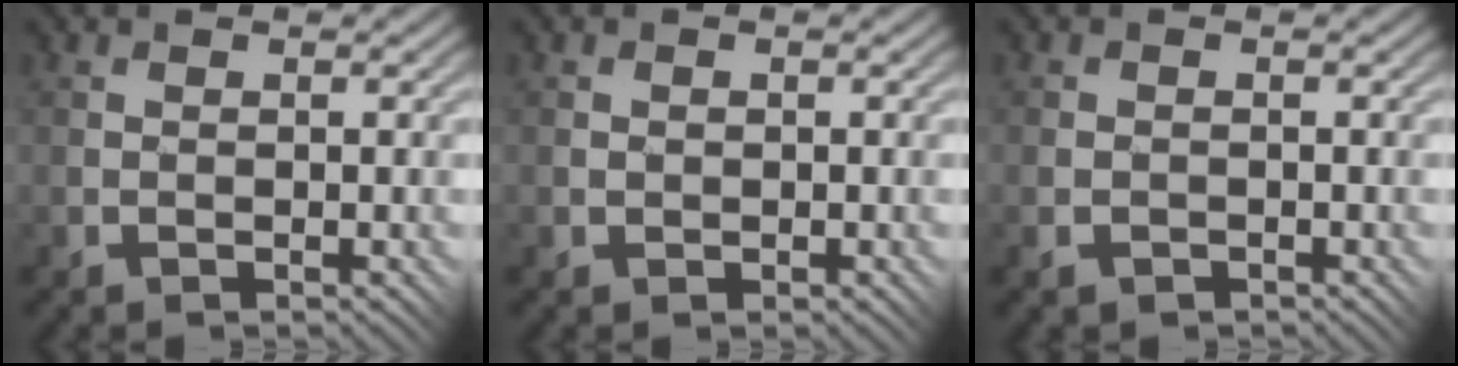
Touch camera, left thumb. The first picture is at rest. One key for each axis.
{"total": 0.8, "fx": 0.1, "fy": 0.8, "fz": 0.2, "tx": 0.000, "ty": 0.001, "tz": 0.003}
{"total": 1.1, "fx": -0.6, "fy": 0.9, "fz": 0.3, "tx": -0.006, "ty": -0.001, "tz": -0.015}